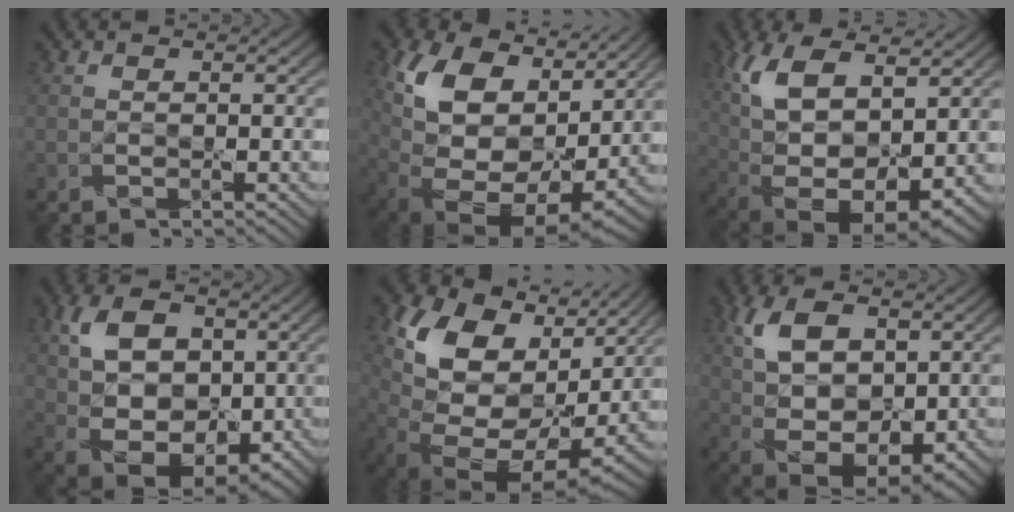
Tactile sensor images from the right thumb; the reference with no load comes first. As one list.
[{"total": 16.5, "force": [4.7, 11.3, 11.0], "torque": [-0.214, -0.007, 0.106]}, {"total": 15.9, "force": [3.5, 8.0, 13.3], "torque": [-0.262, -0.005, 0.076]}, {"total": 11.6, "force": [2.1, 7.6, 8.5], "torque": [-0.171, 0.004, 0.032]}, {"total": 15.7, "force": [4.1, 10.5, 11.0], "torque": [-0.220, -0.008, 0.090]}, {"total": 11.7, "force": [2.7, 6.4, 9.5], "torque": [-0.194, 0.000, 0.054]}]